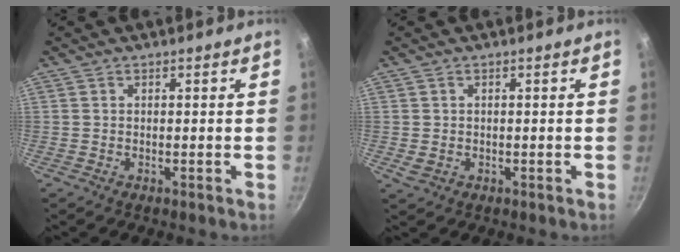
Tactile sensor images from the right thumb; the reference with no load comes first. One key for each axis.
{"total": 1.7, "fx": -0.2, "fy": 1.3, "fz": 1.0, "tx": -0.017, "ty": 0.000, "tz": 0.002}